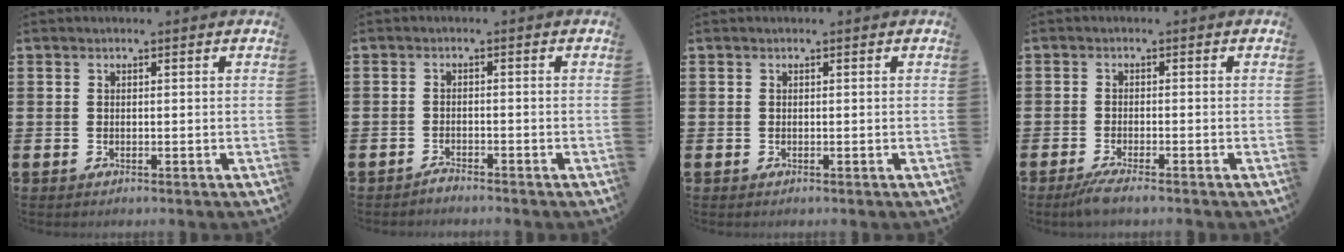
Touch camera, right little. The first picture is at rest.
{"total": 1.3, "force": [-1.3, 0.0, 0.1], "torque": [-0.004, 0.000, -0.026]}
{"total": 0.0}
{"total": 2.1, "force": [-1.5, 0.0, 1.5], "torque": [-0.024, -0.001, -0.027]}